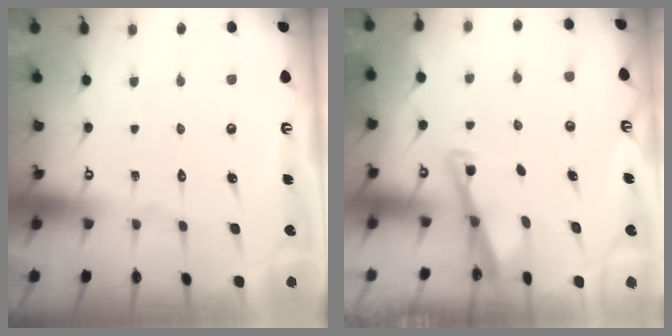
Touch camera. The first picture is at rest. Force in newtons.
{"total": 3.1, "press": 3.1, "slide": 0.4}